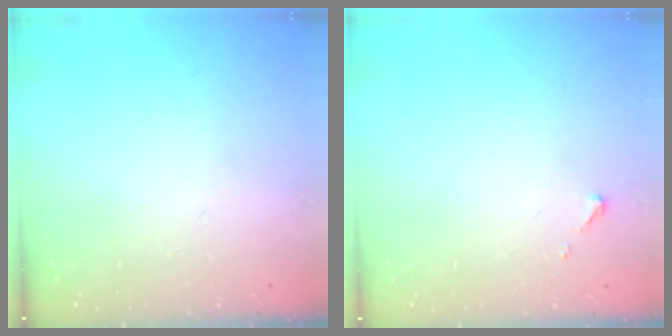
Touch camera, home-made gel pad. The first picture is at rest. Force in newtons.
{"total": 2.6, "press": 2.6, "slide": 0.3}